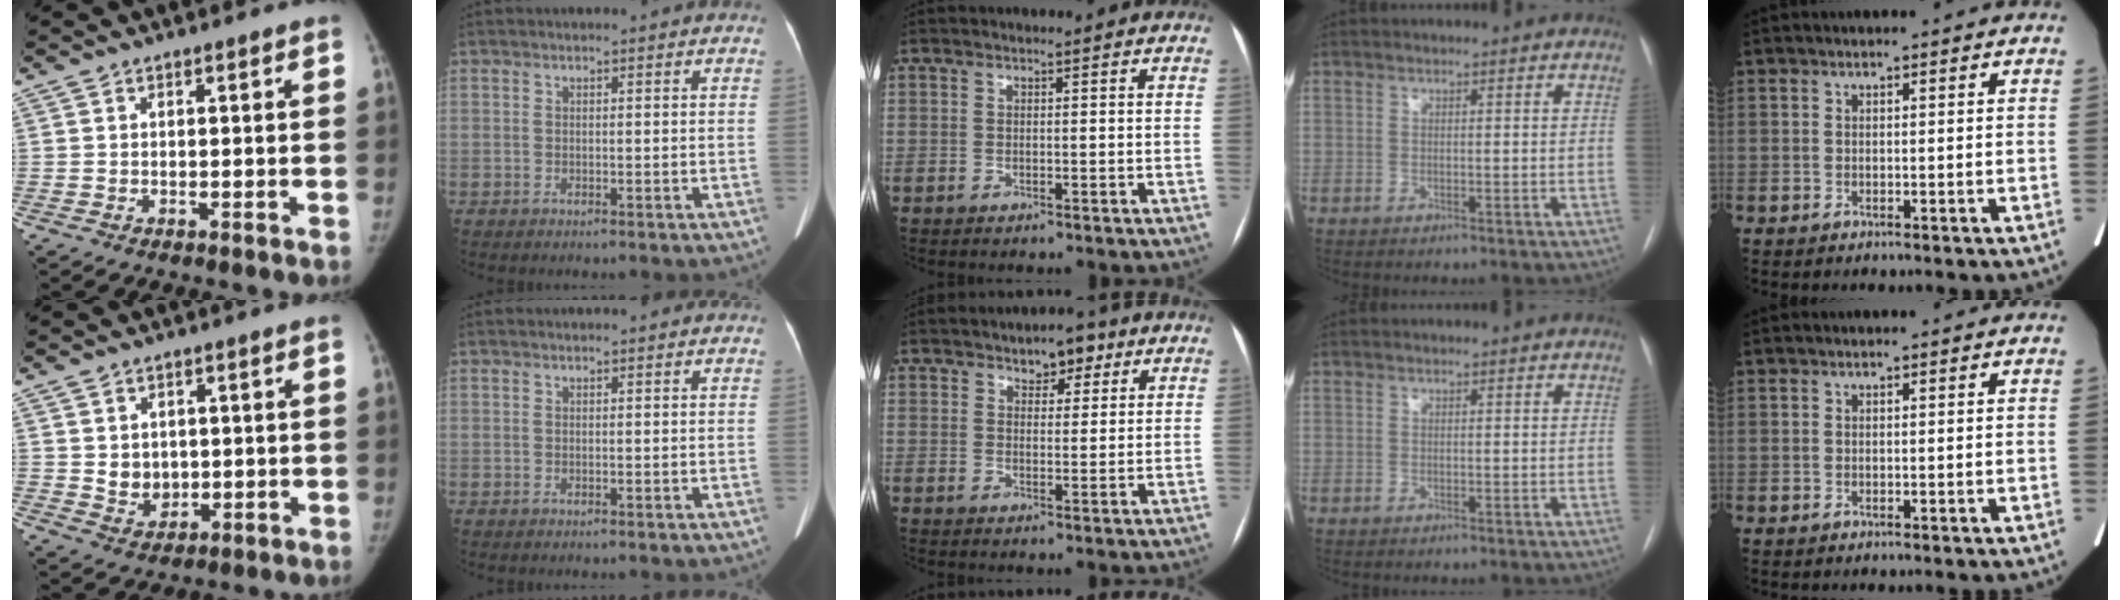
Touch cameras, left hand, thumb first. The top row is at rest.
{"thumb": {"total": 5.0, "force": [0.5, 4.3, 2.7], "torque": [-0.021, -0.009, 0.021]}, "middle": {"total": 4.6, "force": [3.0, 2.4, 2.6], "torque": [-0.034, 0.009, 0.043]}}